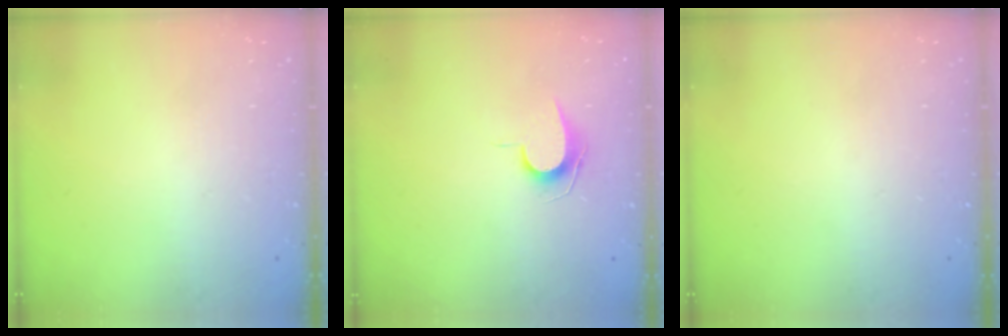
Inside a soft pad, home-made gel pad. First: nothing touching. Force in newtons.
{"total": 7.0, "press": 7.0, "slide": 0.6}
{"total": 0.0}